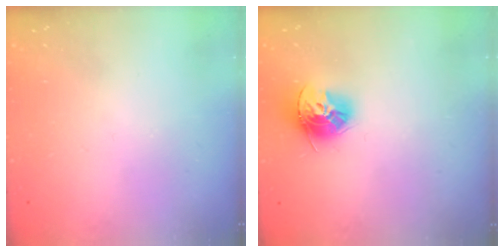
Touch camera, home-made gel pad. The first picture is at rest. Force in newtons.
{"total": 12.6, "press": 12.5, "slide": 1.2}